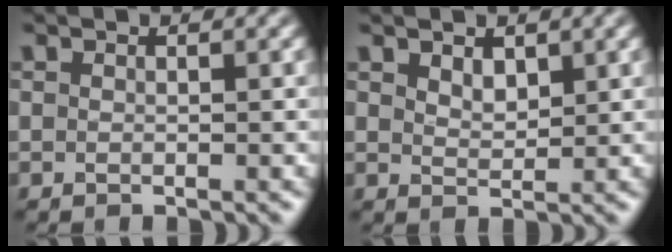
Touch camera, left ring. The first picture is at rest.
{"total": 1.6, "force": [1.1, 0.9, 0.9], "torque": [-0.017, -0.002, 0.025]}